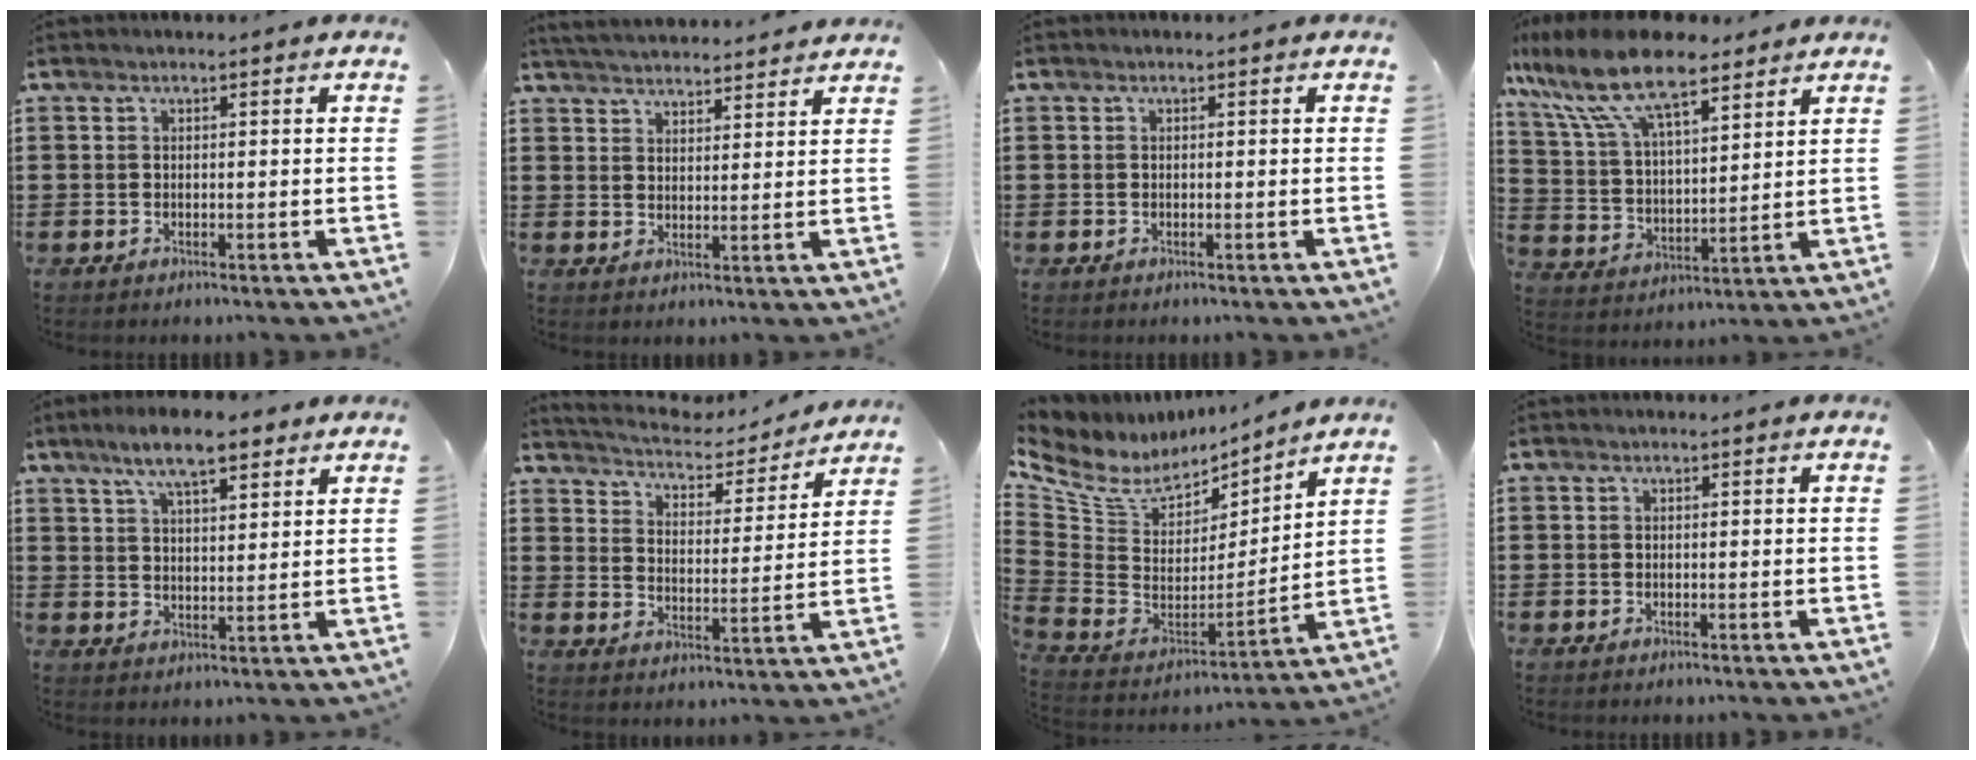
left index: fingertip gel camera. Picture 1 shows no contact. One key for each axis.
{"total": 3.8, "fx": 3.8, "fy": 0.0, "fz": 0.2, "tx": -0.018, "ty": -0.018, "tz": 0.069}
{"total": 0.0}
{"total": 13.2, "fx": 9.6, "fy": 4.2, "fz": 8.0, "tx": -0.192, "ty": -0.025, "tz": 0.173}
{"total": 7.8, "fx": 5.8, "fy": 2.0, "fz": 4.8, "tx": -0.107, "ty": 0.000, "tz": 0.106}
{"total": 4.0, "fx": 3.9, "fy": 0.6, "fz": 0.5, "tx": -0.037, "ty": -0.033, "tz": 0.060}
{"total": 7.0, "fx": 5.1, "fy": 4.1, "fz": 2.6, "tx": -0.089, "ty": -0.039, "tz": 0.089}
{"total": 0.0}